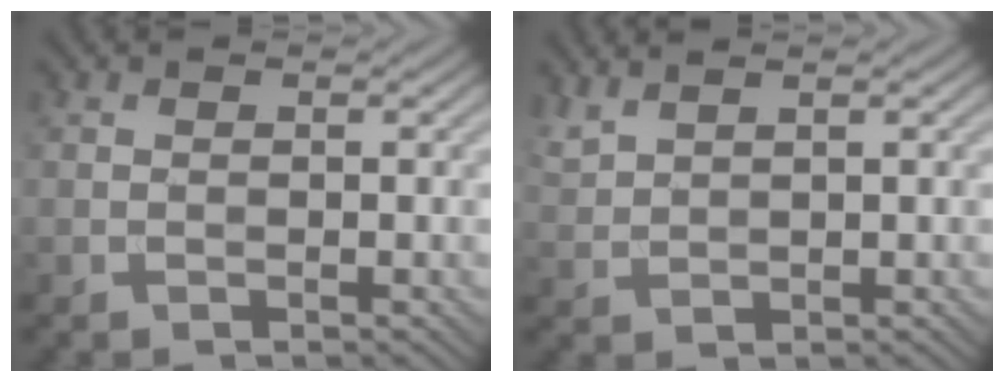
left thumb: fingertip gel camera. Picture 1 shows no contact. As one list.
[{"total": 2.5, "force": [2.2, 0.4, 1.1], "torque": [-0.030, 0.009, 0.053]}]